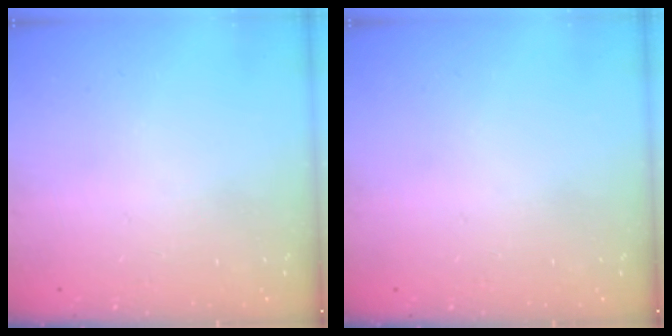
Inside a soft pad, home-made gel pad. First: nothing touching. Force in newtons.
{"total": 0.0}